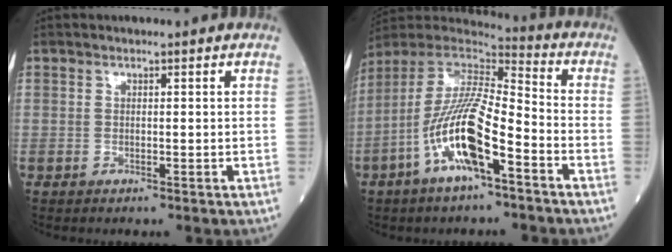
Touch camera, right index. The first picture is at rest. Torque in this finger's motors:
{"motor_torque": [1.83, -0.31, 1.05, 0.21]}